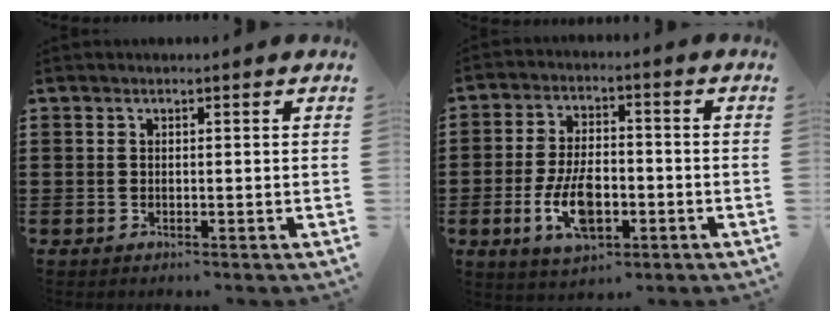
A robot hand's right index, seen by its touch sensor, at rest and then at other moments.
{"total": 9.3, "force": [-2.8, 4.7, 7.5], "torque": [-0.155, -0.005, -0.053]}